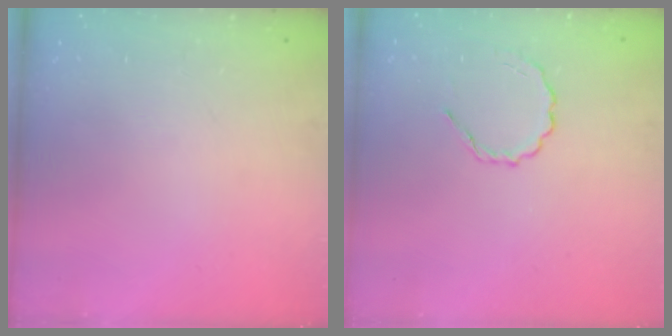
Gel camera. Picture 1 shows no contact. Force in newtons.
{"total": 2.5, "press": 2.3, "slide": 0.9}